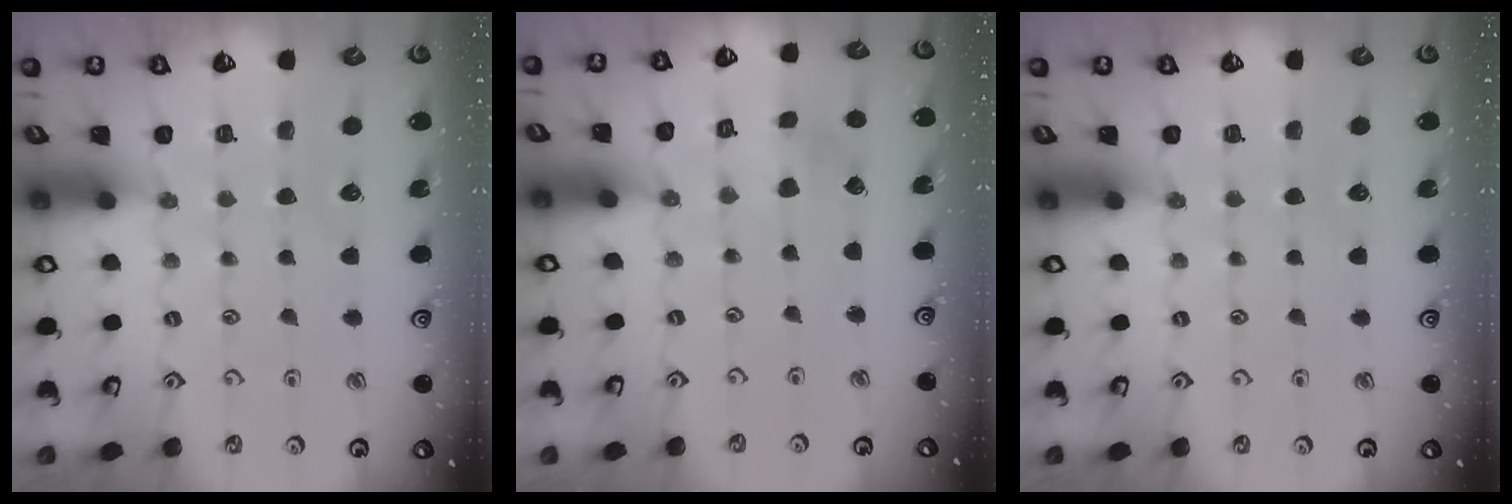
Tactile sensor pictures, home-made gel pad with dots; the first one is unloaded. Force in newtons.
{"total": 2.1, "press": 2.1, "slide": 0.1}
{"total": 0.0}